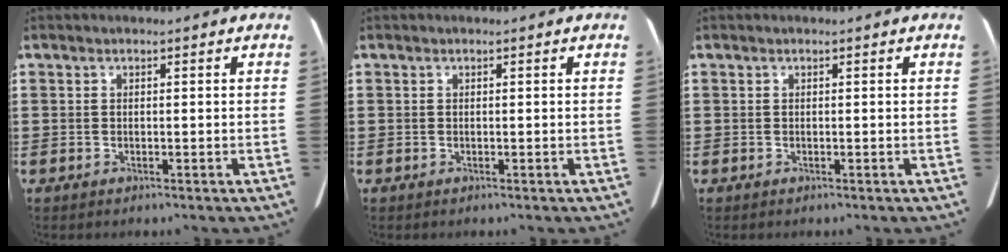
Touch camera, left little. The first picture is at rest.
{"total": 0.0}
{"total": 0.0}